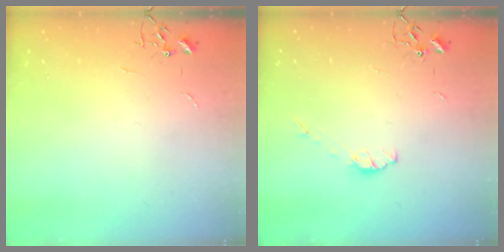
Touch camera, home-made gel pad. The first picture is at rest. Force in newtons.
{"total": 4.7, "press": 4.6, "slide": 0.7}